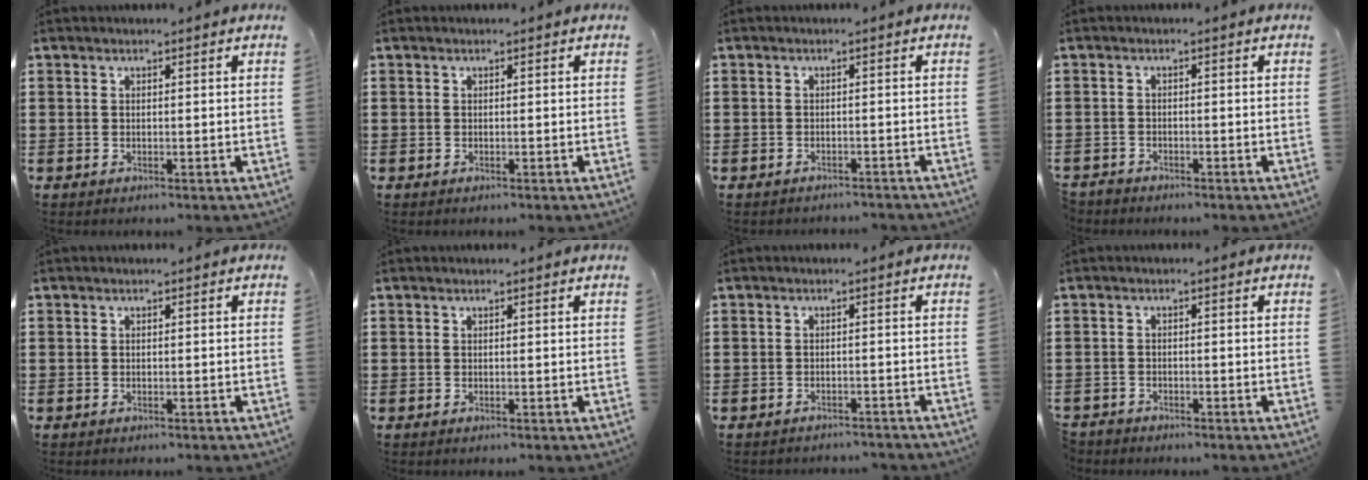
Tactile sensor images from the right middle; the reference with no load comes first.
{"total": 0.0}
{"total": 1.2, "force": [-1.2, 0.1, -0.1], "torque": [-0.002, 0.001, -0.027]}
{"total": 1.4, "force": [-1.3, 0.3, -0.2], "torque": [0.001, 0.004, -0.032]}
{"total": 0.0}
{"total": 0.0}
{"total": 1.5, "force": [-1.5, 0.1, -0.1], "torque": [-0.004, 0.000, -0.034]}
{"total": 1.4, "force": [-1.3, 0.3, -0.2], "torque": [0.001, 0.004, -0.030]}